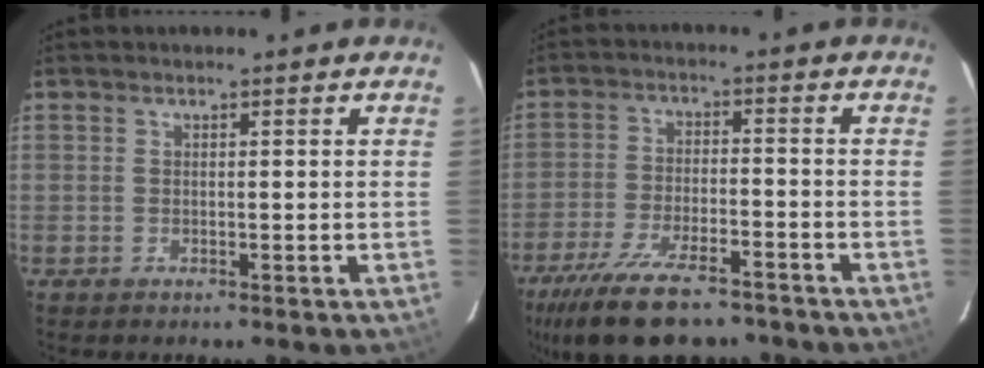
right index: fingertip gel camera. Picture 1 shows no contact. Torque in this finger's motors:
{"motor_torque": [1.23, -0.91, 0.69, 0.13]}